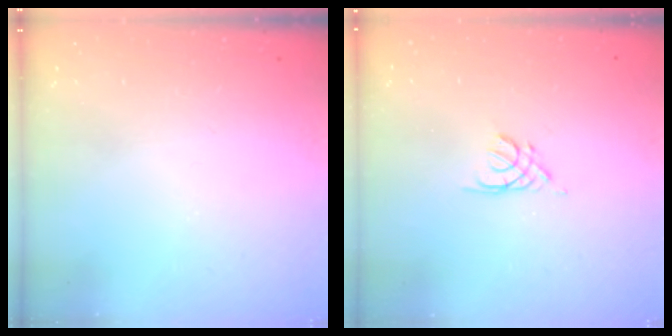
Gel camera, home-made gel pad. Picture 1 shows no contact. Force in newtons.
{"total": 2.2, "press": 2.2, "slide": 0.4}